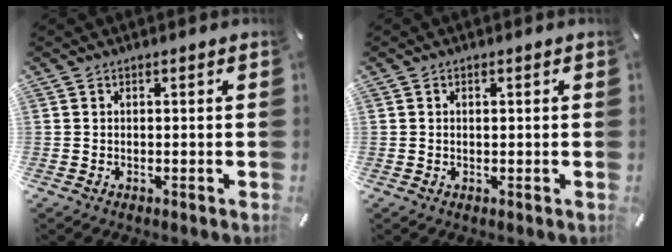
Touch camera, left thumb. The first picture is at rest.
{"total": 0.6, "force": [0.1, 0.4, 0.5], "torque": [-0.009, 0.001, 0.002]}